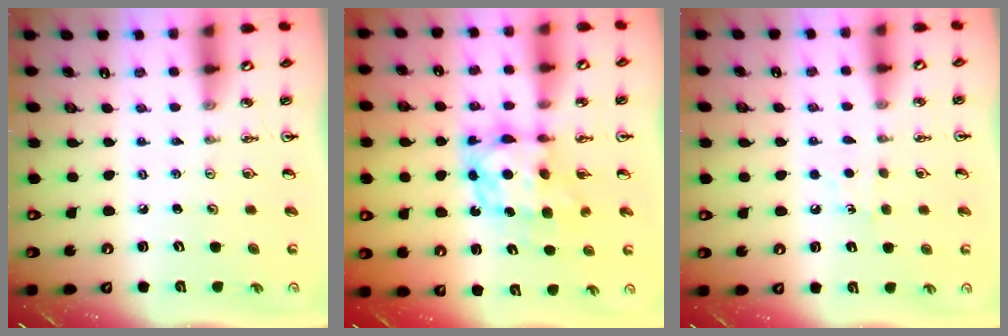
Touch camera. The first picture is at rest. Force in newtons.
{"total": 7.4, "press": 7.3, "slide": 0.8}
{"total": 4.4, "press": 4.3, "slide": 0.6}